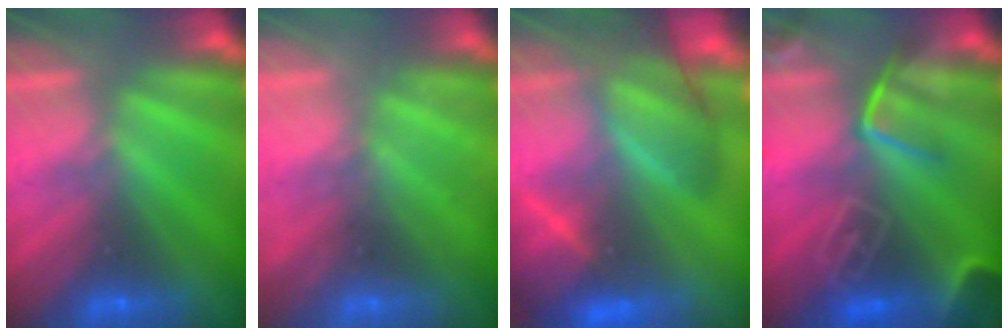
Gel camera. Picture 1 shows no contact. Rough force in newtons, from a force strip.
{"total": 2.4}
{"total": 7.0}
{"total": 7.3}